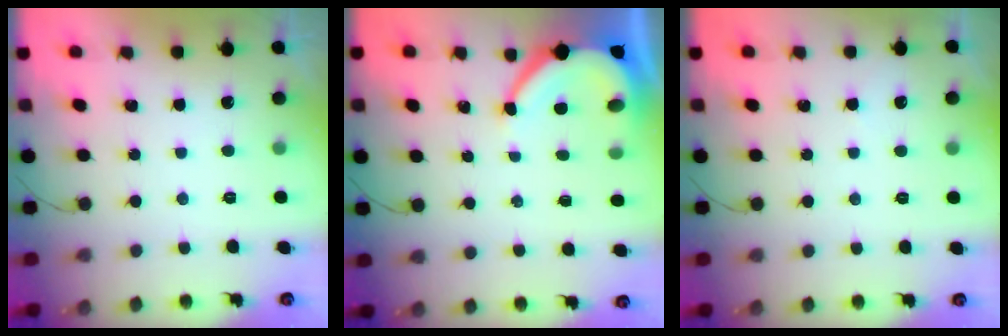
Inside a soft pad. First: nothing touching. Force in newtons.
{"total": 7.4, "press": 7.4, "slide": 0.8}
{"total": 1.2, "press": 1.2, "slide": 0.3}